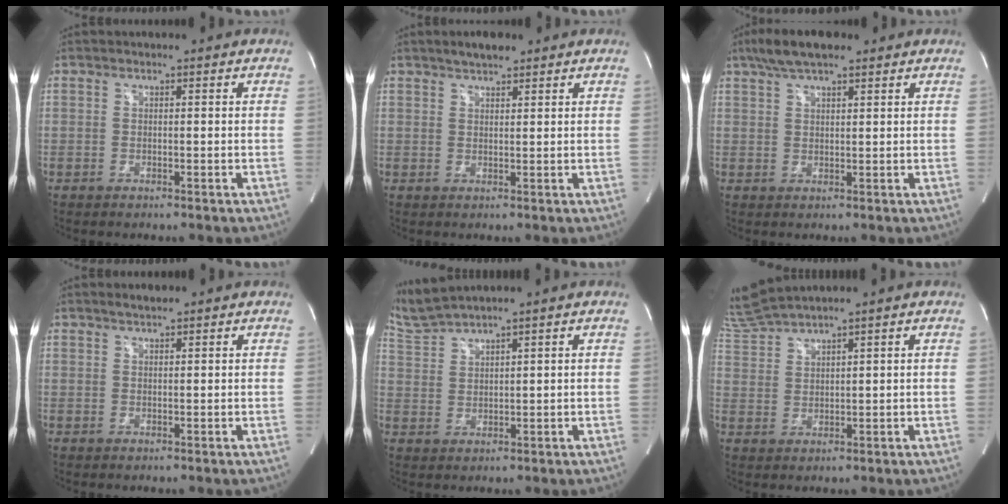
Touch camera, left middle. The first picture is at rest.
{"total": 3.2, "force": [2.6, 0.9, 1.6], "torque": [-0.036, 0.008, 0.045]}
{"total": 6.6, "force": [4.8, 1.8, 4.1], "torque": [-0.086, 0.020, 0.087]}
{"total": 1.5, "force": [1.4, 0.2, 0.7], "torque": [-0.022, 0.006, 0.028]}
{"total": 5.2, "force": [4.9, -1.6, 0.9], "torque": [-0.040, 0.006, 0.111]}
{"total": 6.1, "force": [5.8, -1.5, 1.1], "torque": [-0.046, 0.008, 0.128]}